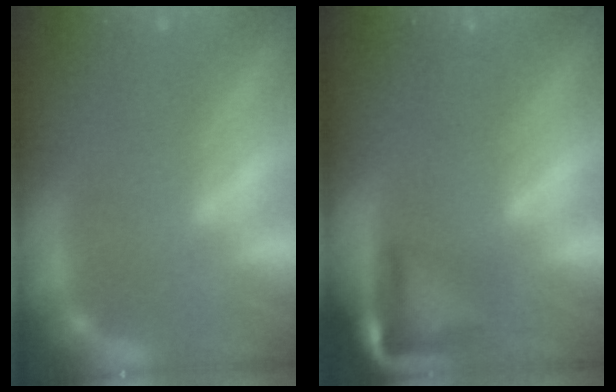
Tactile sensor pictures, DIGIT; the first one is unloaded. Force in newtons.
{"total": 5.9}